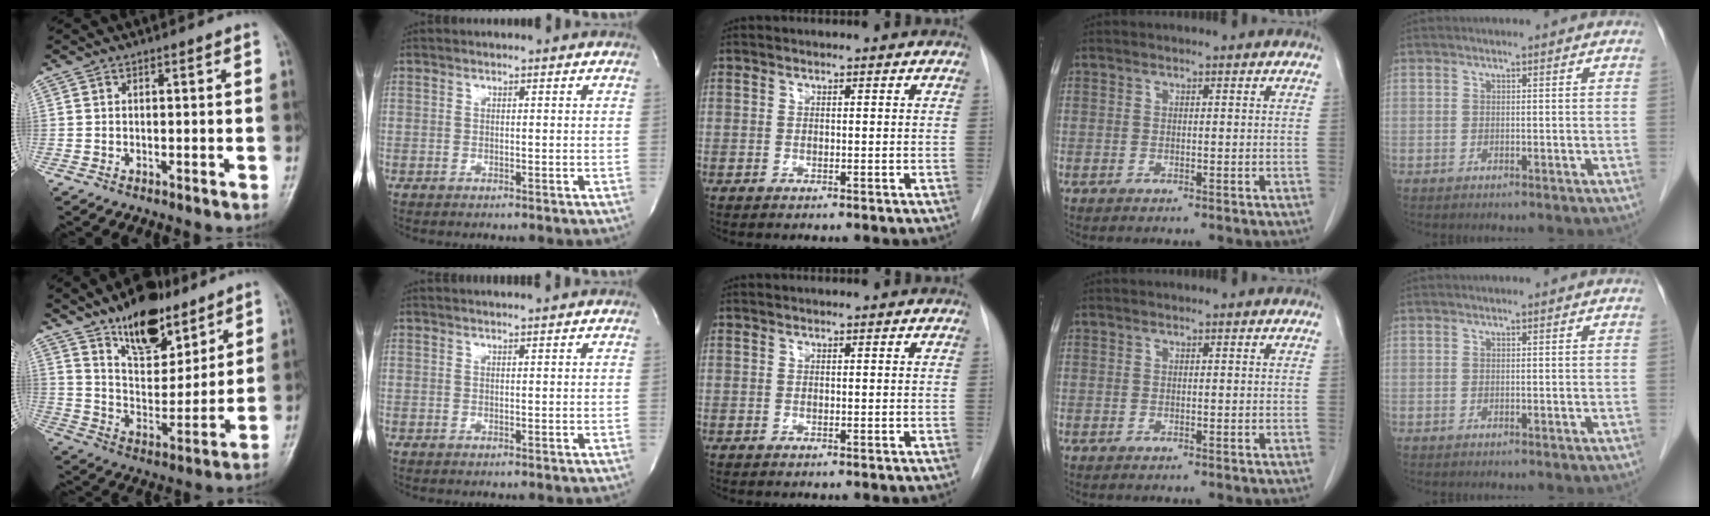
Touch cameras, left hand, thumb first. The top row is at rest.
{"thumb": {"total": 16.0, "force": [10.8, 7.5, 9.2], "torque": [-0.100, -0.067, 0.185]}, "index": {"total": 2.6, "force": [2.4, -0.5, 0.8], "torque": [-0.016, 0.006, 0.030]}}